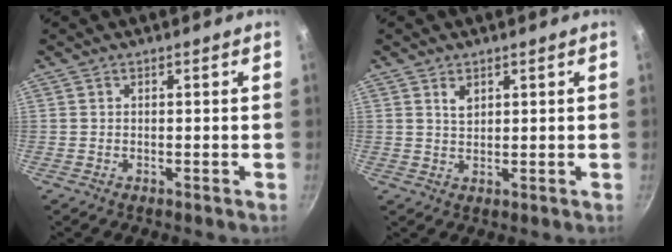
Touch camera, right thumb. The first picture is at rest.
{"total": 2.3, "force": [1.2, 1.4, 1.3], "torque": [-0.022, -0.005, 0.027]}